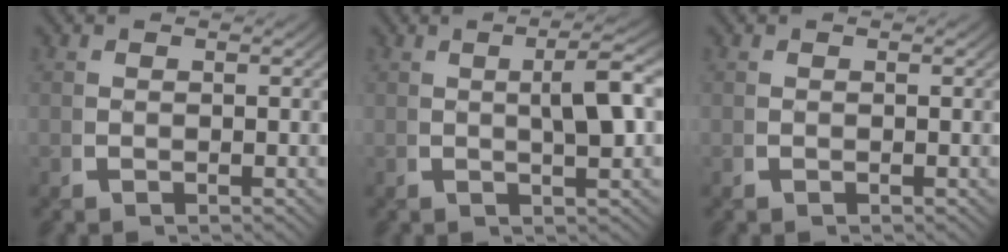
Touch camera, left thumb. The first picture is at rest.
{"total": 4.9, "force": [0.7, 1.1, 4.7], "torque": [-0.076, 0.008, 0.010]}
{"total": 0.0}